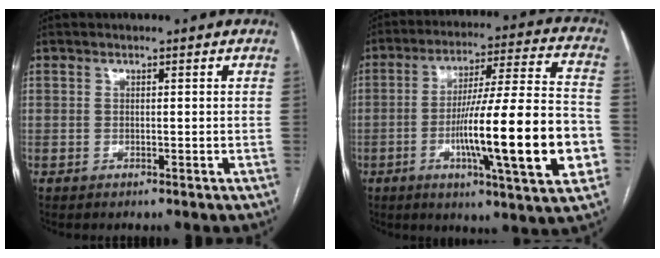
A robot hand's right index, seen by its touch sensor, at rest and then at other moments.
{"total": 21.8, "force": [-5.5, 1.1, 21.0], "torque": [-0.306, -0.003, -0.081]}